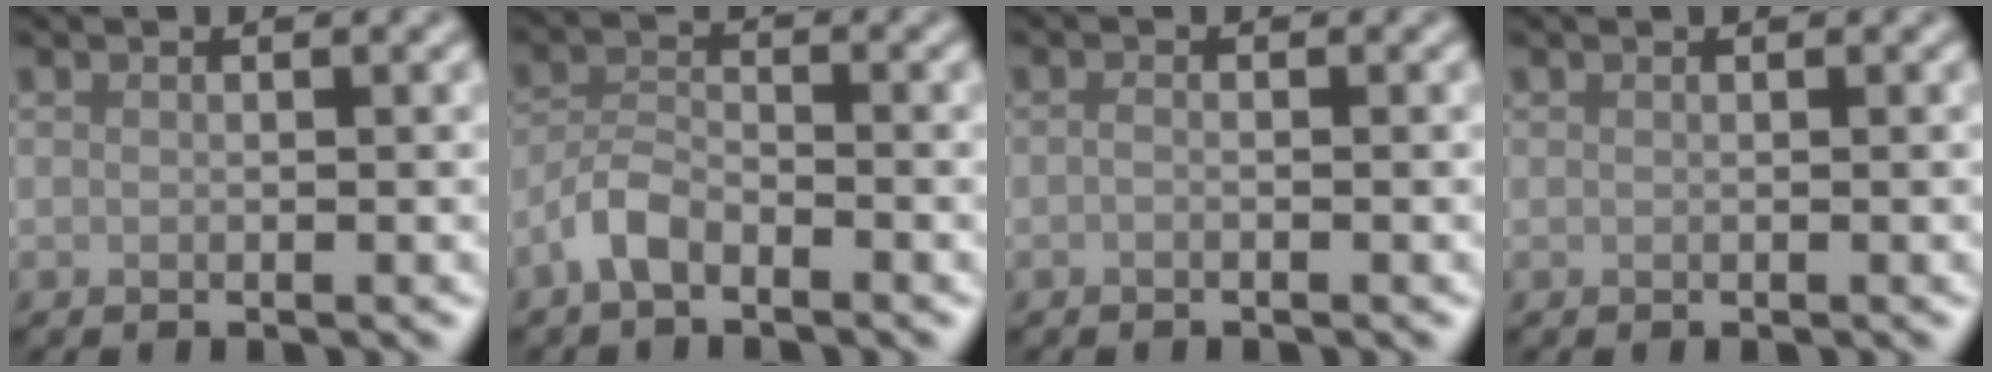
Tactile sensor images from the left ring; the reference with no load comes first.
{"total": 2.7, "force": [-2.0, 1.1, 1.5], "torque": [-0.031, 0.008, -0.047]}
{"total": 0.6, "force": [-0.3, 0.2, 0.4], "torque": [-0.009, -0.001, -0.007]}
{"total": 0.0}